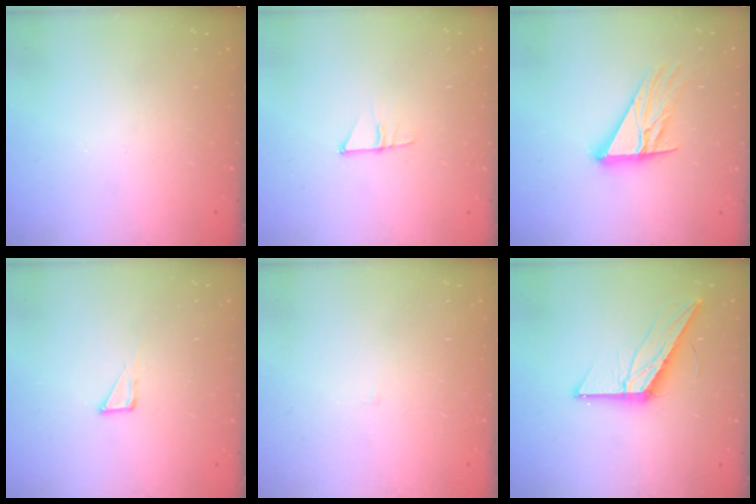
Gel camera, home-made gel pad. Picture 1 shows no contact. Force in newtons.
{"total": 7.0, "press": 7.0, "slide": 0.5}
{"total": 13.6, "press": 13.5, "slide": 1.3}
{"total": 2.8, "press": 2.8, "slide": 0.2}
{"total": 2.0, "press": 2.0, "slide": 0.1}
{"total": 12.7, "press": 12.7, "slide": 0.6}